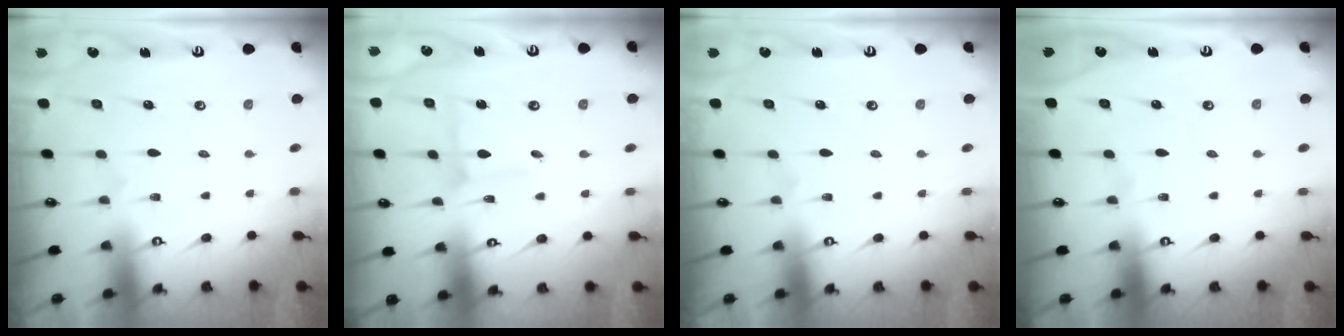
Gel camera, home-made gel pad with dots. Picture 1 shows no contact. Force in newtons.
{"total": 3.9, "press": 3.9, "slide": 0.4}
{"total": 0.0}
{"total": 0.0}